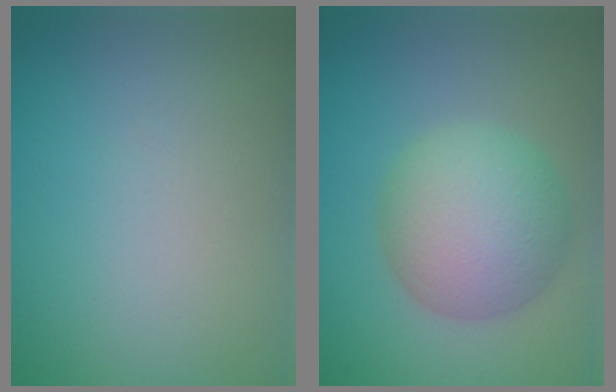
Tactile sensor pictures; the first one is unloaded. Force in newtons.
{"total": 6.6, "press": 6.6, "slide": 0.3}